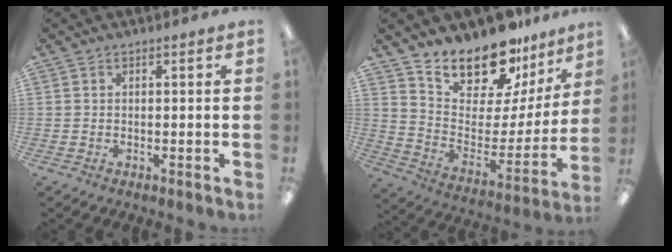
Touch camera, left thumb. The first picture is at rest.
{"total": 18.5, "force": [16.5, 6.6, 5.4], "torque": [-0.098, -0.140, 0.290]}